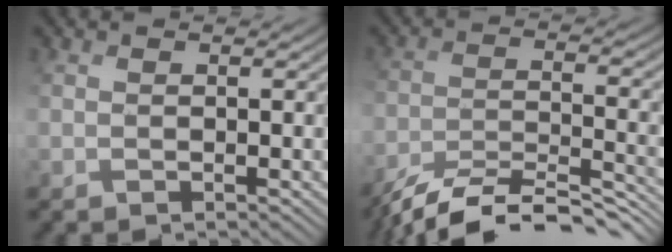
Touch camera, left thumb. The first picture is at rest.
{"total": 12.5, "force": [-11.5, 2.1, 4.4], "torque": [-0.063, -0.004, -0.183]}